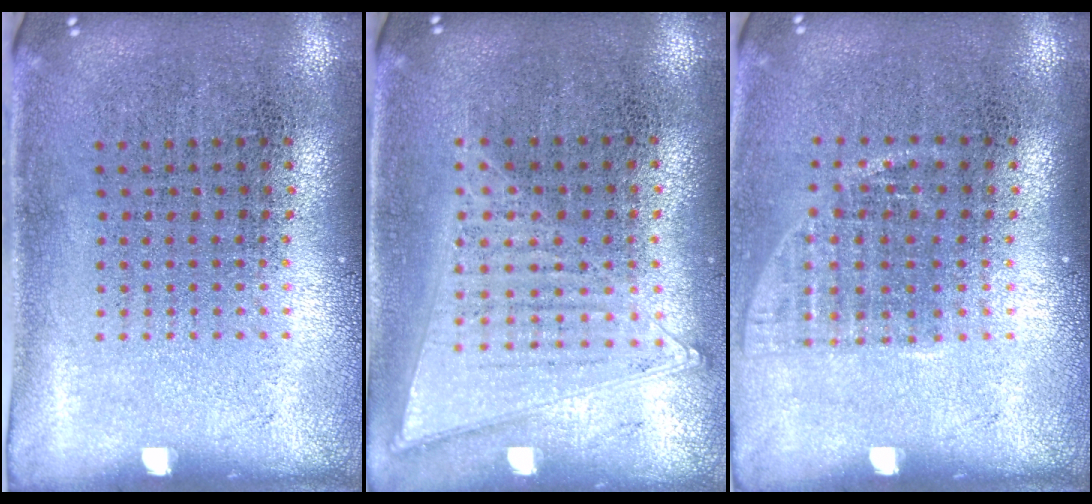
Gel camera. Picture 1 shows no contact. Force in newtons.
{"total": 1.0, "press": 1.0, "slide": 0.4}
{"total": 1.0, "press": 0.9, "slide": 0.4}